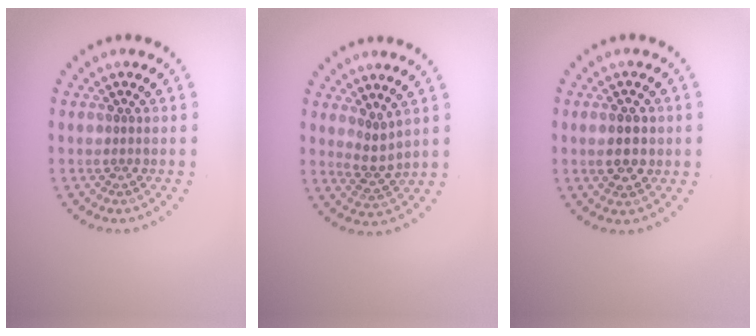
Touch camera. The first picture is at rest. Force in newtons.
{"total": 2.1, "press": 1.7, "slide": 1.3}
{"total": 2.6, "press": 2.6, "slide": 0.1}